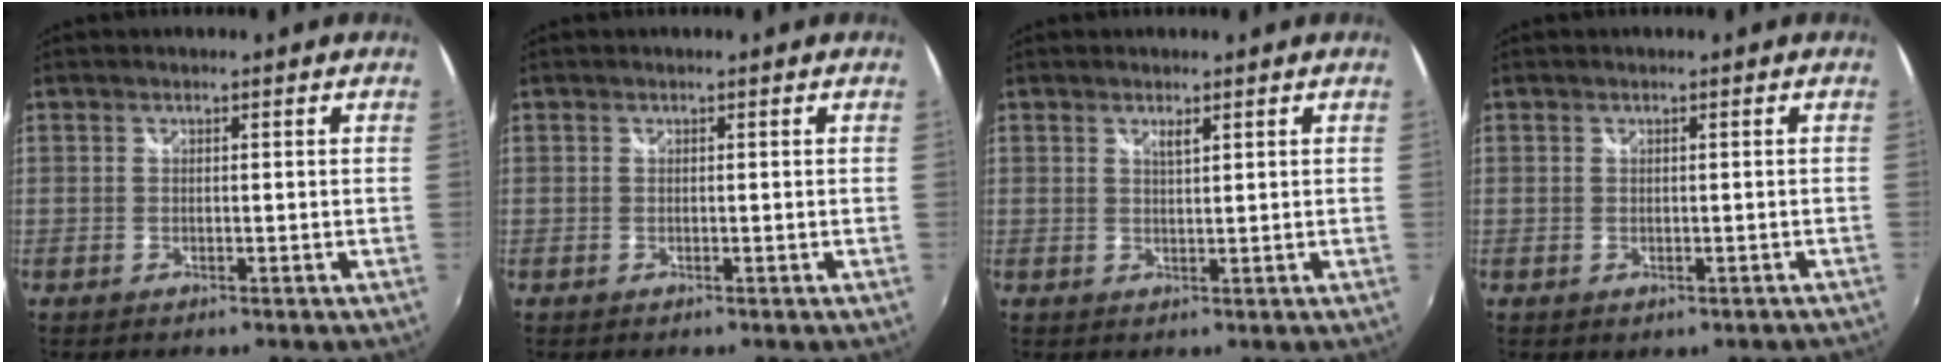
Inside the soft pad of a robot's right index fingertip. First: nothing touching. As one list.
[{"total": 0.0}, {"total": 1.4, "force": [0.9, 0.2, 1.1], "torque": [-0.017, 0.000, 0.014]}, {"total": 0.9, "force": [0.2, 0.8, 0.4], "torque": [-0.005, 0.000, 0.004]}]